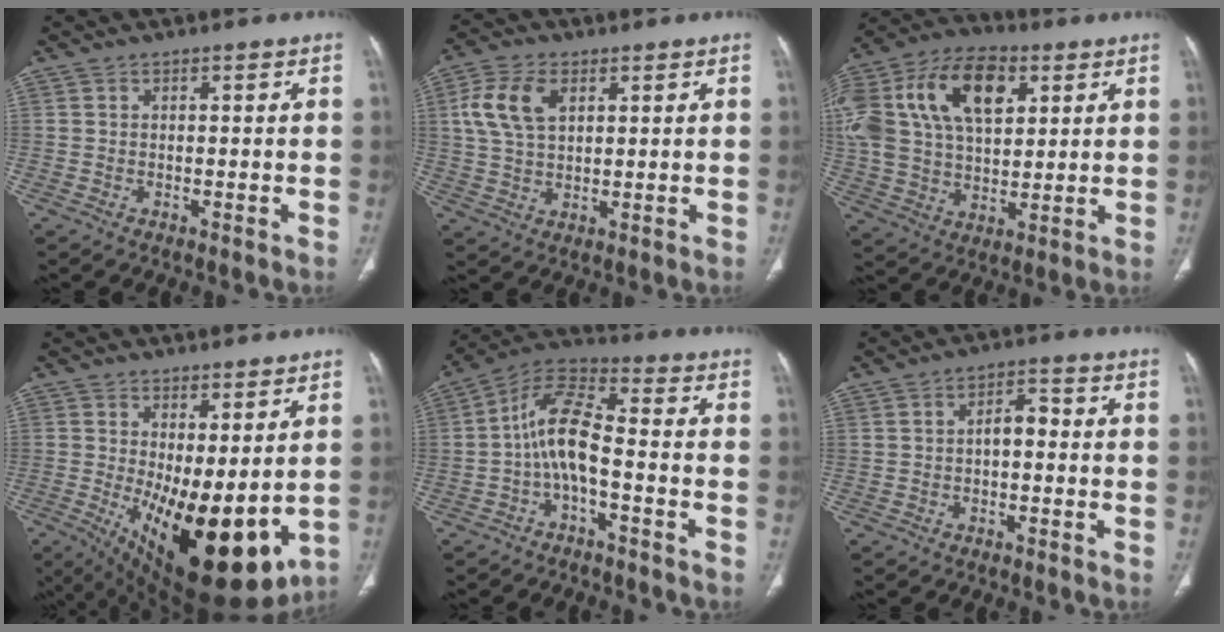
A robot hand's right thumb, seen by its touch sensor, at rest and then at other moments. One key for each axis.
{"total": 9.1, "fx": 3.0, "fy": 5.5, "fz": 6.6, "tx": -0.133, "ty": 0.003, "tz": 0.060}
{"total": 29.1, "fx": 9.8, "fy": 18.0, "fz": 20.6, "tx": -0.448, "ty": 0.047, "tz": 0.181}
{"total": 19.2, "fx": -1.3, "fy": 7.8, "fz": 17.5, "tx": -0.267, "ty": -0.038, "tz": 0.010}
{"total": 9.8, "fx": -2.5, "fy": 3.7, "fz": 8.8, "tx": -0.172, "ty": 0.053, "tz": -0.057}
{"total": 3.6, "fx": -0.5, "fy": 2.0, "fz": 2.9, "tx": -0.037, "ty": 0.019, "tz": -0.014}